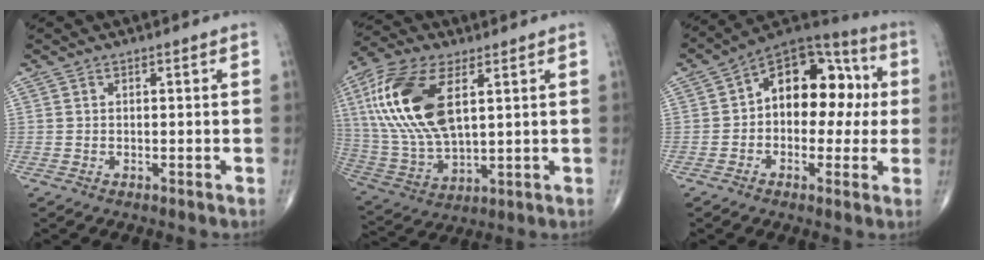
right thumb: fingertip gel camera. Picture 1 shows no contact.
{"total": 19.9, "force": [5.8, 9.8, 16.4], "torque": [-0.348, -0.011, 0.112]}
{"total": 16.3, "force": [1.3, 10.5, 12.4], "torque": [-0.127, 0.044, 0.005]}